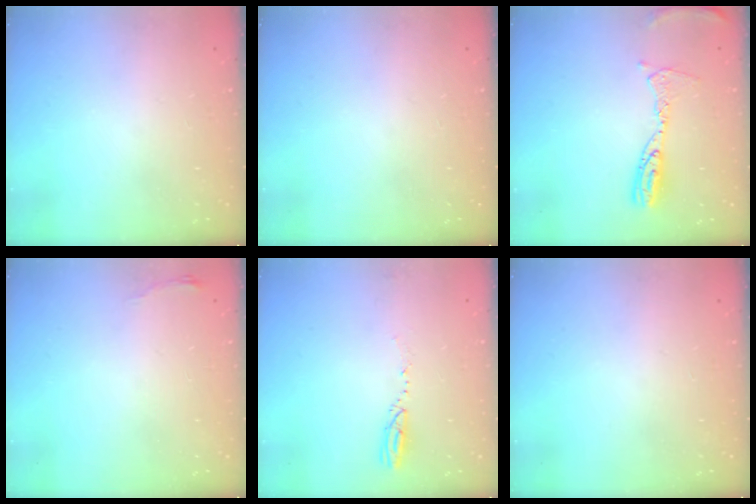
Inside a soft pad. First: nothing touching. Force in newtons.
{"total": 0.0}
{"total": 10.2, "press": 10.2, "slide": 1.0}
{"total": 3.6, "press": 3.5, "slide": 0.5}
{"total": 3.4, "press": 3.2, "slide": 1.2}
{"total": 0.0}